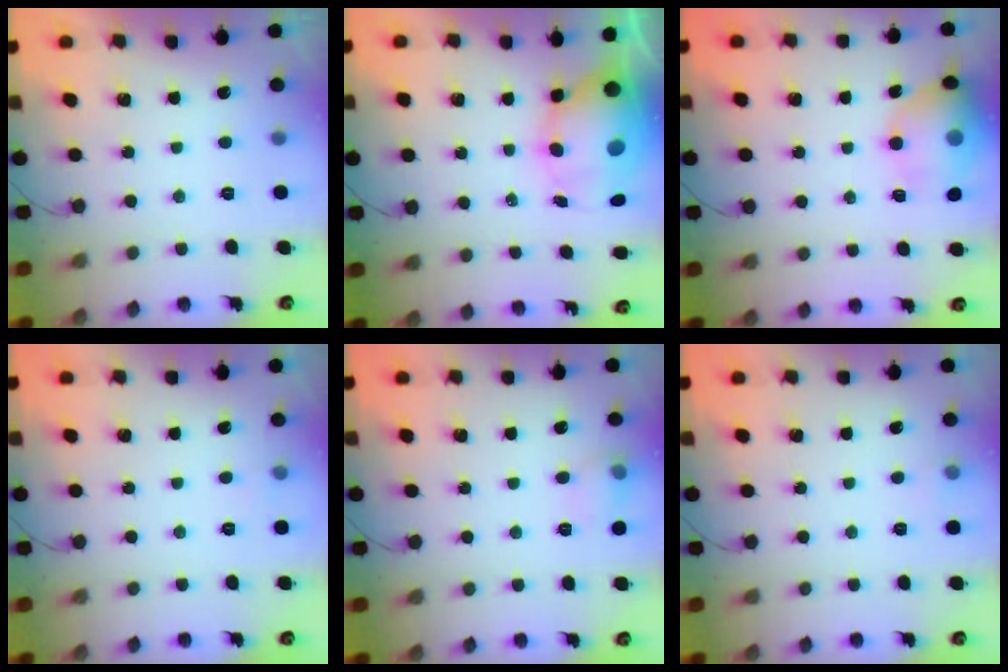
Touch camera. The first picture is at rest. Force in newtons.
{"total": 9.5, "press": 9.2, "slide": 2.3}
{"total": 14.0, "press": 13.9, "slide": 2.0}
{"total": 2.3, "press": 2.1, "slide": 0.9}
{"total": 6.9, "press": 6.7, "slide": 1.7}
{"total": 3.0, "press": 2.8, "slide": 1.1}